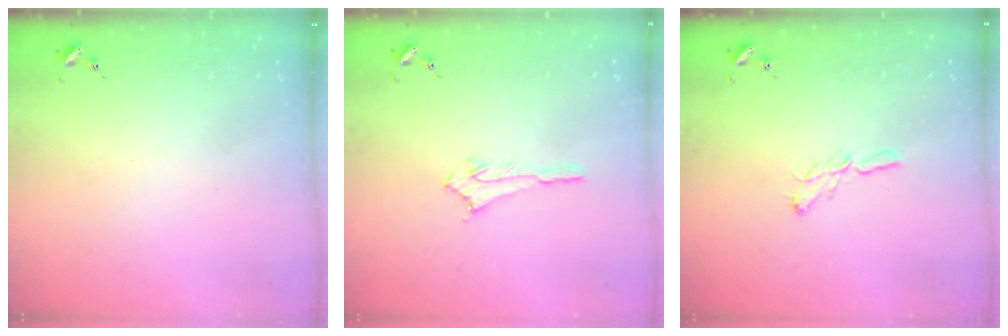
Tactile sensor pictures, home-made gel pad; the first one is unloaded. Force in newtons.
{"total": 2.9, "press": 2.9, "slide": 0.2}
{"total": 5.6, "press": 5.6, "slide": 0.2}